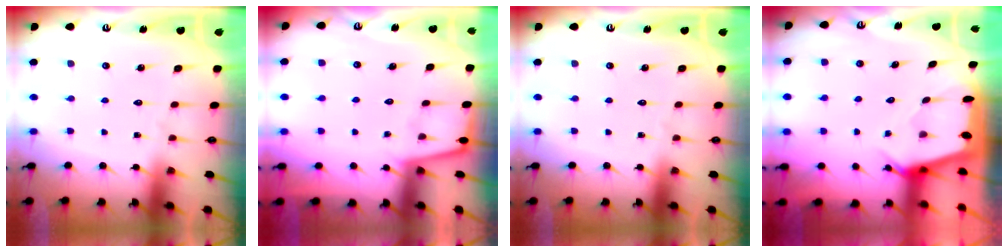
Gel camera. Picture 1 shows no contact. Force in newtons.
{"total": 2.3, "press": 2.3, "slide": 0.3}
{"total": 0.0}
{"total": 2.4, "press": 2.4, "slide": 0.2}